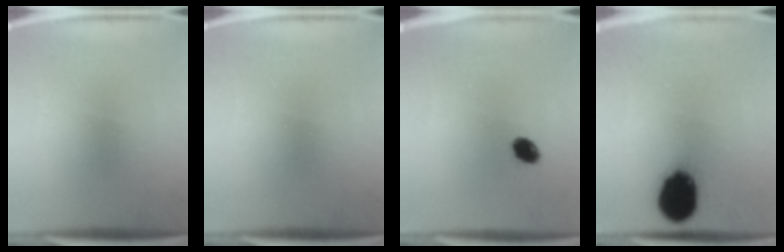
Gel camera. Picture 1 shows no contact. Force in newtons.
{"total": 0.0}
{"total": 4.0}
{"total": 16.4}